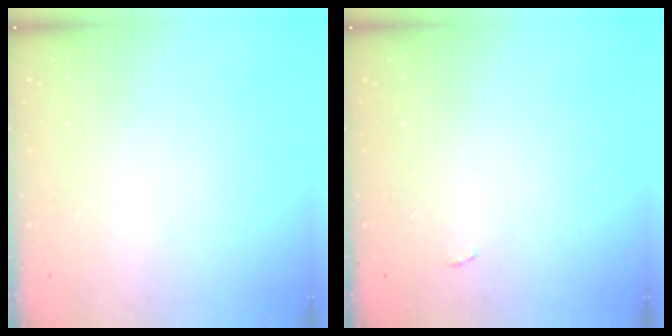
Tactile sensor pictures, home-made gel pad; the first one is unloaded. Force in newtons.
{"total": 2.0, "press": 2.0, "slide": 0.3}